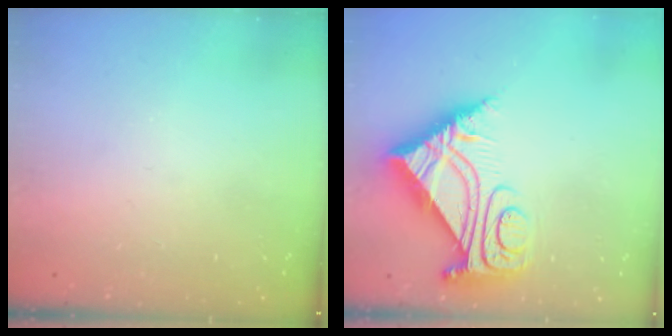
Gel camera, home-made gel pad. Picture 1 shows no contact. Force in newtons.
{"total": 10.3, "press": 10.2, "slide": 1.2}